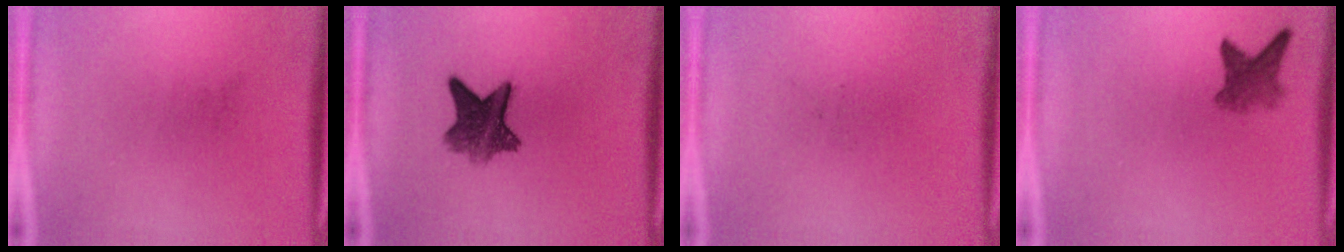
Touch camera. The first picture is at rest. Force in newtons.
{"total": 7.5}
{"total": 0.0}
{"total": 3.9}